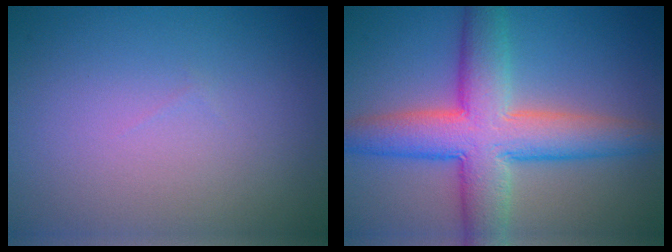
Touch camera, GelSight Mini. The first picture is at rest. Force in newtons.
{"total": 8.6, "press": 8.6, "slide": 0.2}